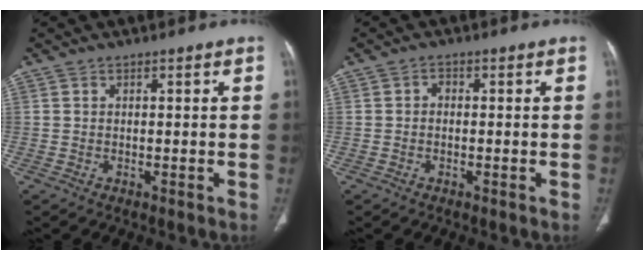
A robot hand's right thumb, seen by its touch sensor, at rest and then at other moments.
{"total": 1.1, "force": [-0.2, 0.8, 0.8], "torque": [-0.009, 0.003, -0.006]}